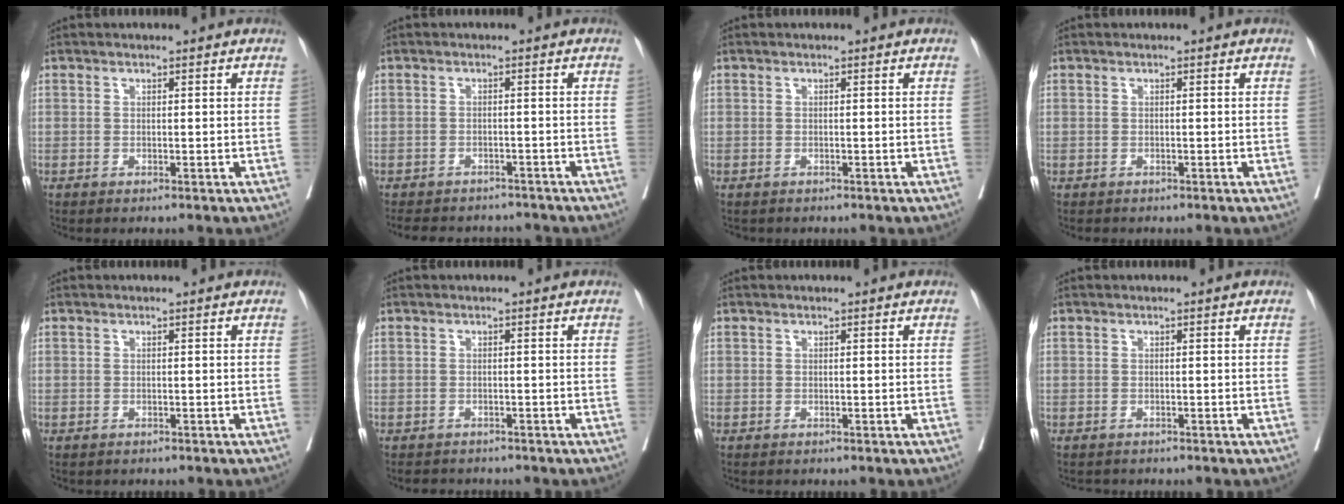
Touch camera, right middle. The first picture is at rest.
{"total": 9.5, "force": [-8.7, 3.2, 2.1], "torque": [-0.034, 0.007, -0.106]}
{"total": 0.7, "force": [-0.6, 0.3, 0.1], "torque": [-0.009, 0.000, -0.010]}
{"total": 0.8, "force": [-0.6, 0.5, 0.1], "torque": [-0.009, 0.001, -0.010]}
{"total": 0.7, "force": [-0.6, 0.3, 0.1], "torque": [-0.010, 0.000, -0.009]}
{"total": 3.3, "force": [-3.0, 1.2, 0.4], "torque": [-0.003, -0.004, -0.043]}
{"total": 0.0}
{"total": 1.9, "force": [-1.7, 0.7, 0.2], "torque": [-0.009, -0.004, -0.025]}